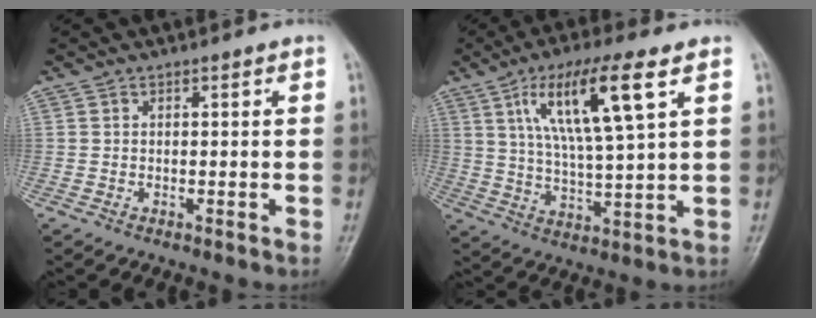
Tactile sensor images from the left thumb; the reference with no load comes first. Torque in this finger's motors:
{"motor_torque": [0.42, 0.50, 1.74, -0.68, 0.40]}